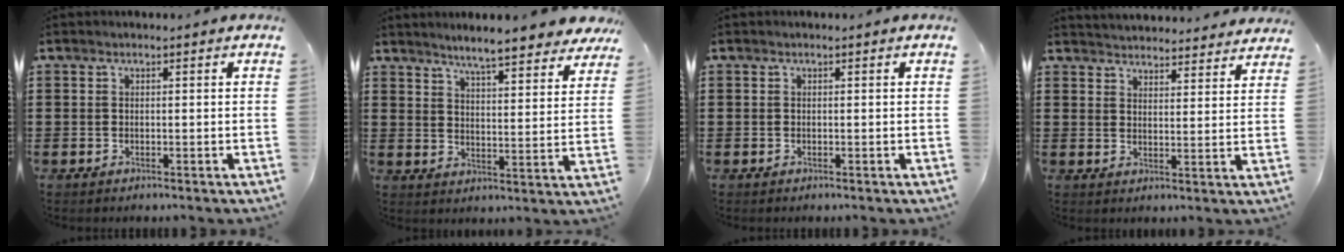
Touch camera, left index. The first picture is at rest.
{"total": 6.1, "force": [5.7, -0.3, 2.1], "torque": [-0.057, -0.033, 0.097]}
{"total": 0.0}
{"total": 3.6, "force": [3.6, -0.1, -0.3], "torque": [0.001, -0.026, 0.063]}